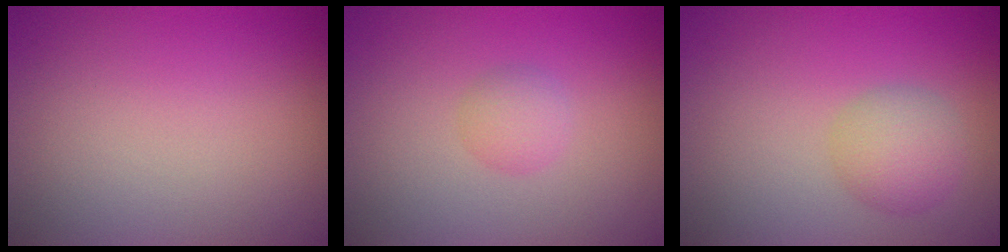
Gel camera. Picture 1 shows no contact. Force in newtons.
{"total": 1.5, "press": 1.5, "slide": 0.1}
{"total": 2.9, "press": 2.9, "slide": 0.2}